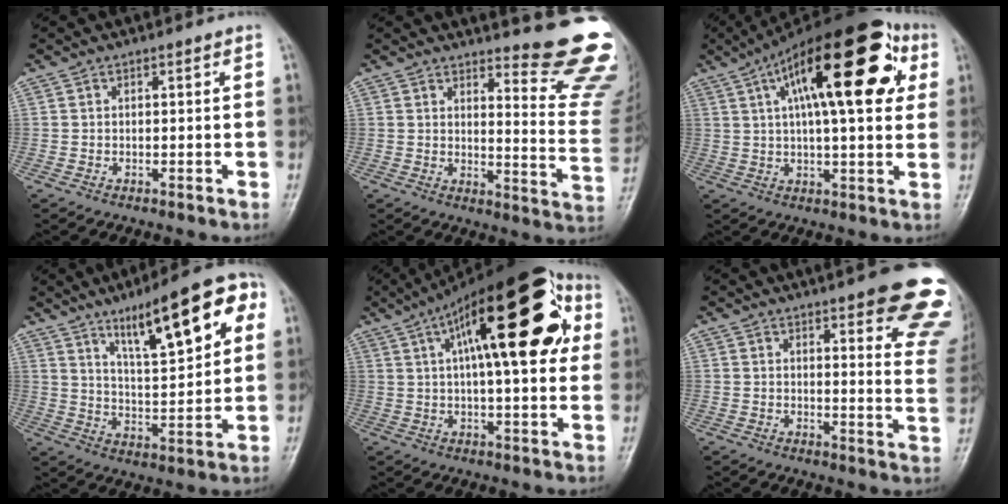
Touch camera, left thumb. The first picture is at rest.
{"total": 15.9, "force": [13.8, 2.1, 7.6], "torque": [-0.068, -0.160, 0.157]}
{"total": 24.4, "force": [8.6, 8.8, 21.0], "torque": [-0.307, 0.024, 0.123]}
{"total": 17.6, "force": [8.4, 5.2, 14.5], "torque": [-0.184, -0.023, 0.130]}
{"total": 25.5, "force": [8.1, 9.1, 22.4], "torque": [-0.322, 0.029, 0.113]}
{"total": 18.8, "force": [12.7, 4.5, 13.1], "torque": [-0.131, -0.061, 0.135]}